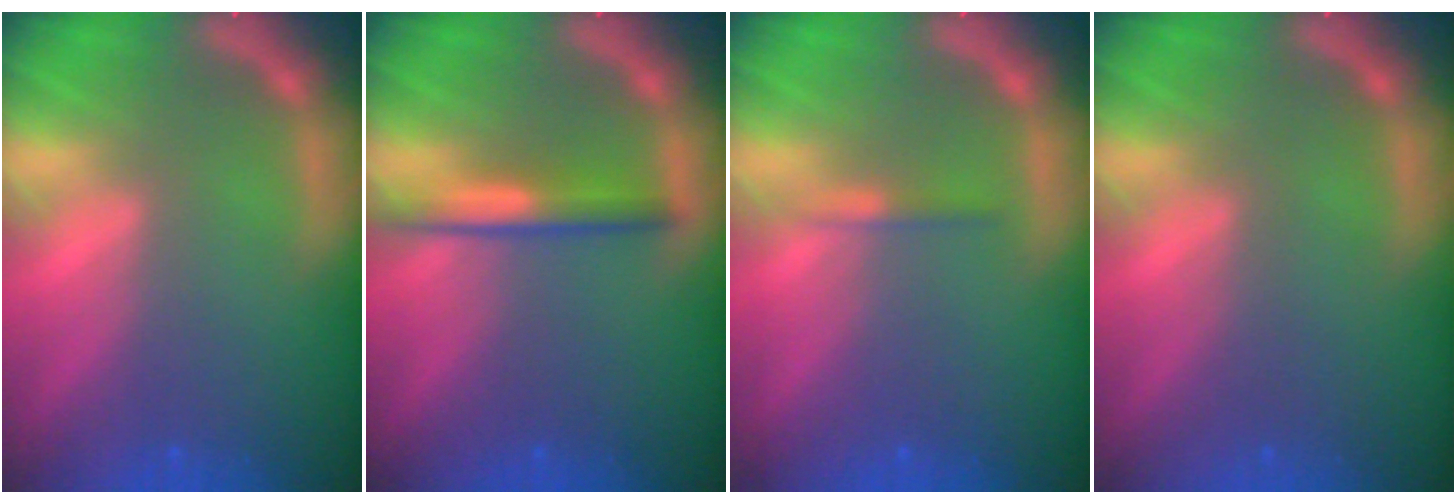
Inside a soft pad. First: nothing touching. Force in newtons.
{"total": 3.0}
{"total": 0.9}
{"total": 0.0}